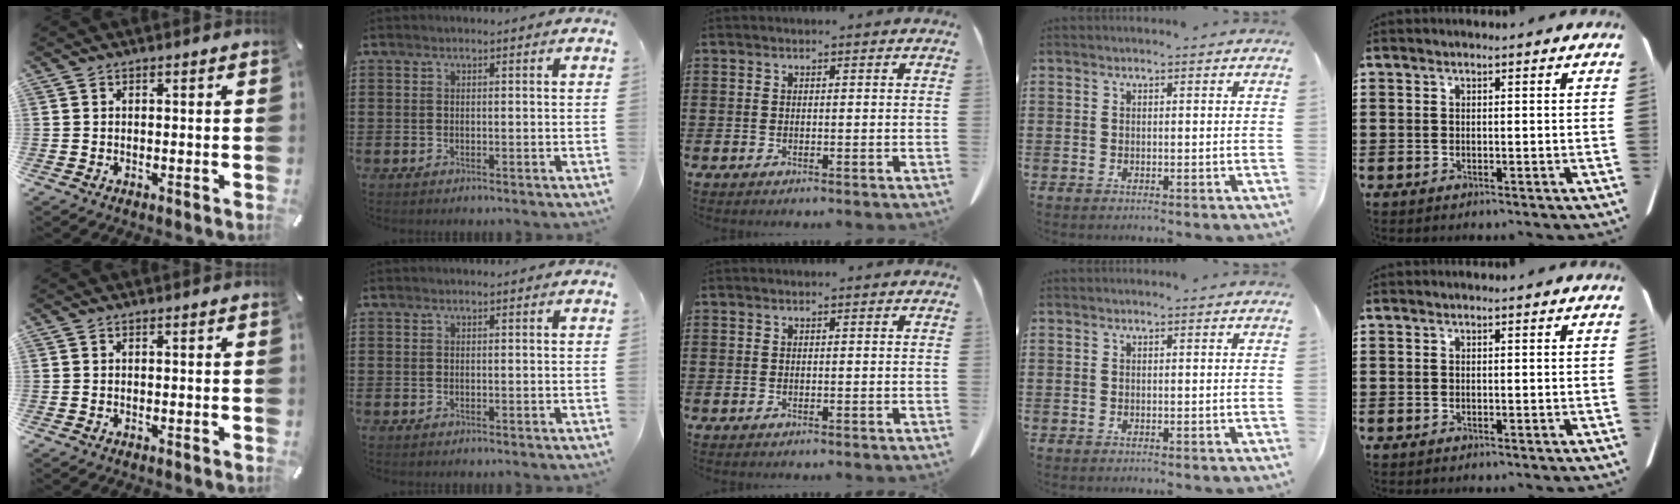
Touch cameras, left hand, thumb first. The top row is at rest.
{}